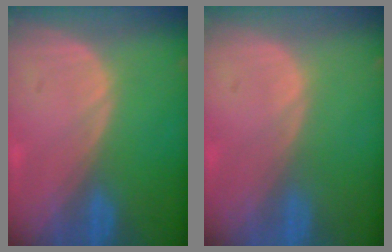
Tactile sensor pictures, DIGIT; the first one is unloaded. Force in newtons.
{"total": 0.0}